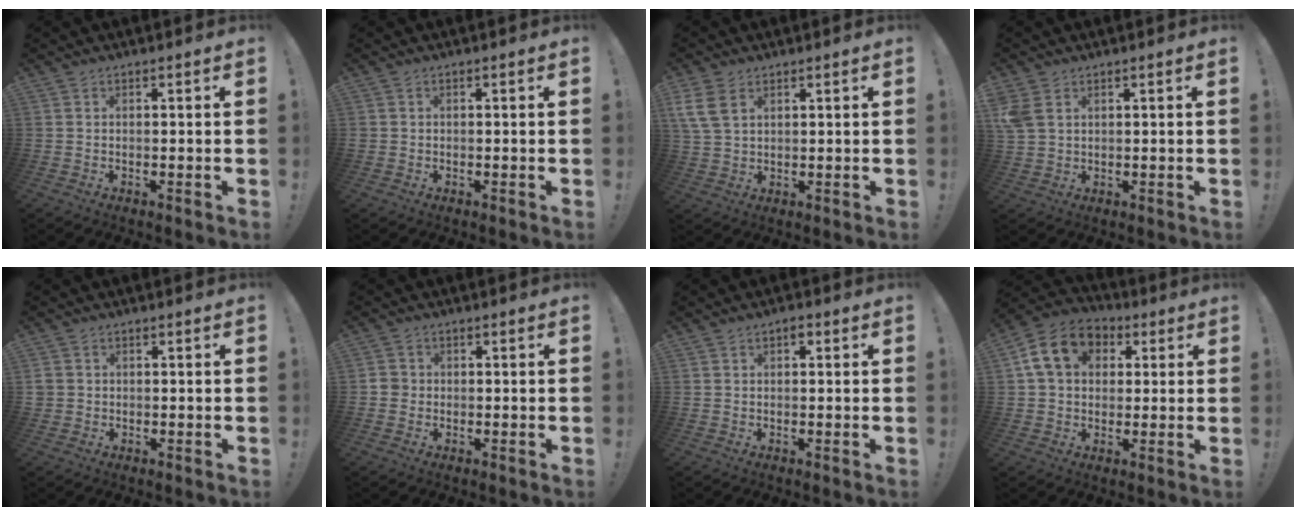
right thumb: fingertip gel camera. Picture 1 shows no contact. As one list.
[{"total": 0.8, "force": [-0.2, 0.8, 0.1], "torque": [-0.002, 0.003, -0.004]}, {"total": 7.3, "force": [3.6, 4.5, 4.5], "torque": [-0.090, -0.007, 0.071]}, {"total": 5.0, "force": [2.1, 3.3, 3.1], "torque": [-0.064, -0.002, 0.045]}, {"total": 1.9, "force": [0.1, 1.9, 0.5], "torque": [-0.001, 0.001, 0.002]}, {"total": 2.8, "force": [-0.5, 2.6, 0.8], "torque": [-0.012, 0.010, -0.008]}, {"total": 1.6, "force": [0.6, 1.2, 0.9], "torque": [-0.005, 0.001, 0.007]}, {"total": 14.0, "force": [4.4, 10.6, 8.0], "torque": [-0.120, 0.001, 0.090]}]